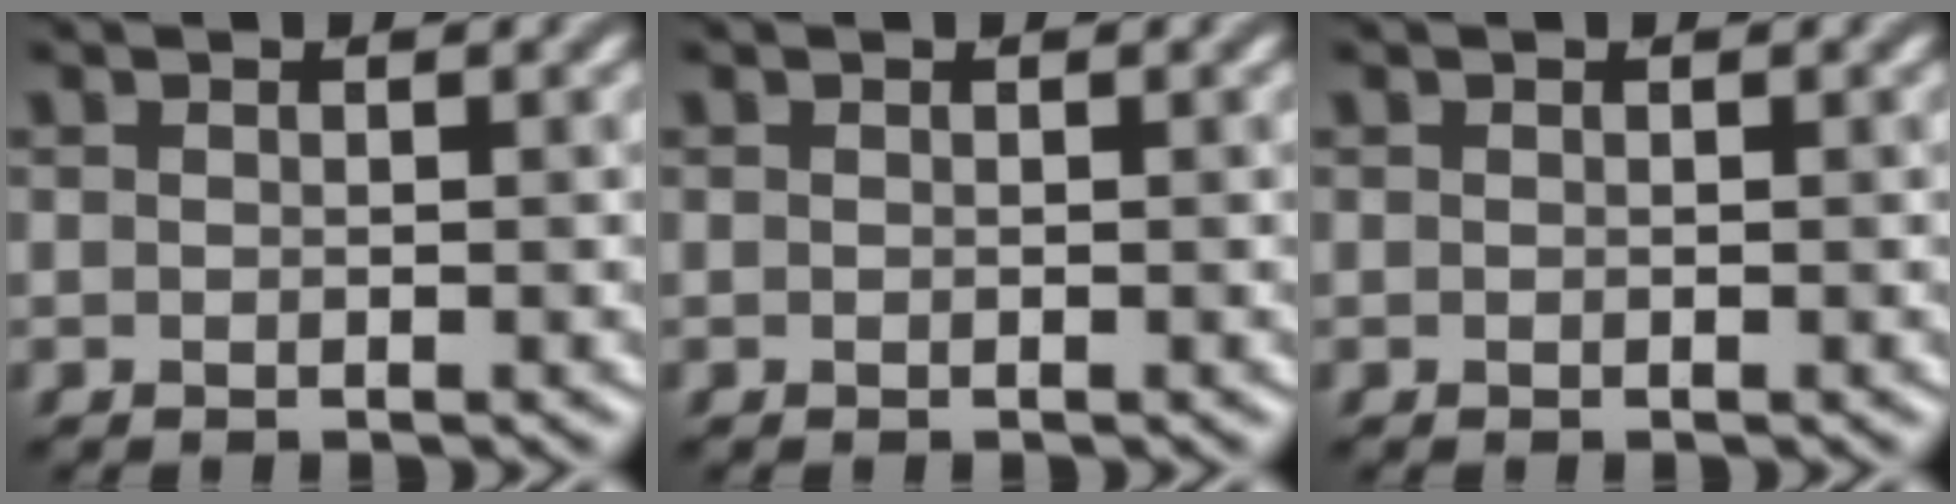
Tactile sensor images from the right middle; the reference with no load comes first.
{"total": 0.0}
{"total": 0.0}